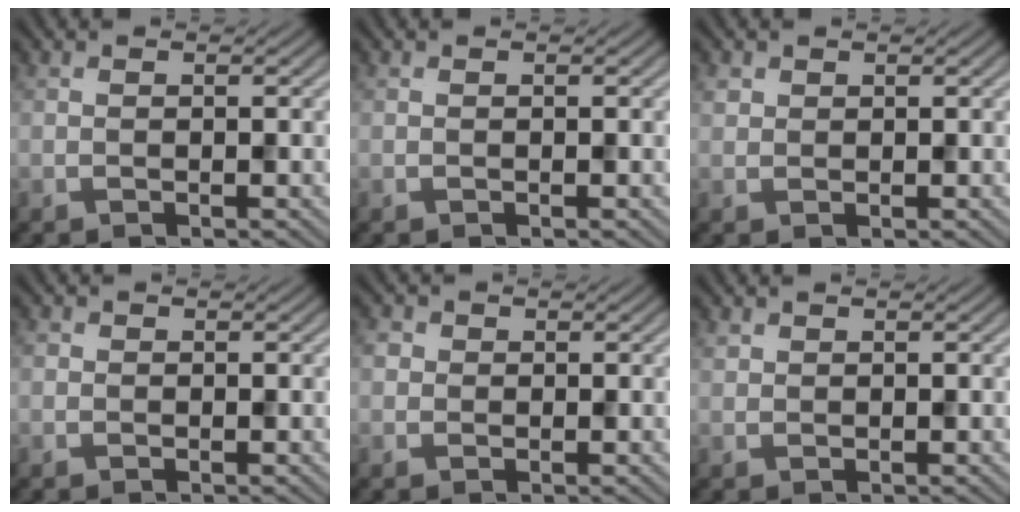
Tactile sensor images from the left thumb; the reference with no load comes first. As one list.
[{"total": 0.0}, {"total": 1.1, "force": [0.6, 0.9, 0.2], "torque": [-0.006, 0.001, 0.013]}, {"total": 0.8, "force": [0.0, 0.7, 0.2], "torque": [0.000, -0.003, -0.004]}, {"total": 2.0, "force": [0.3, 1.9, 0.6], "torque": [-0.018, 0.002, 0.002]}, {"total": 0.7, "force": [0.6, 0.4, 0.1], "torque": [-0.004, -0.001, 0.014]}]